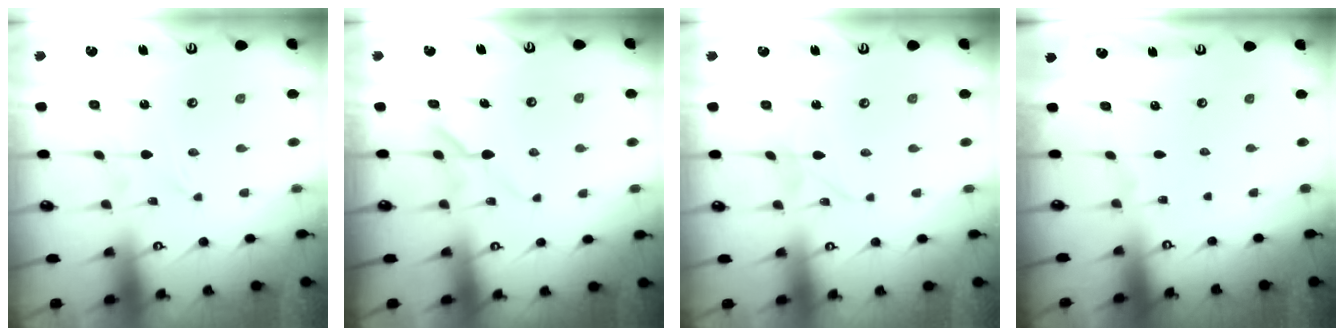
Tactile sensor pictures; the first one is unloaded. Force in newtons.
{"total": 7.1, "press": 7.1, "slide": 0.2}
{"total": 2.8, "press": 2.8, "slide": 0.2}
{"total": 0.0}